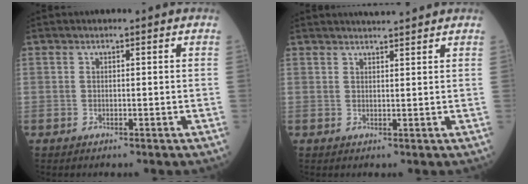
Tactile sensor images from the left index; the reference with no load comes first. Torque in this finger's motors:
{"motor_torque": [-0.08, -0.34, 0.03, 0.03]}